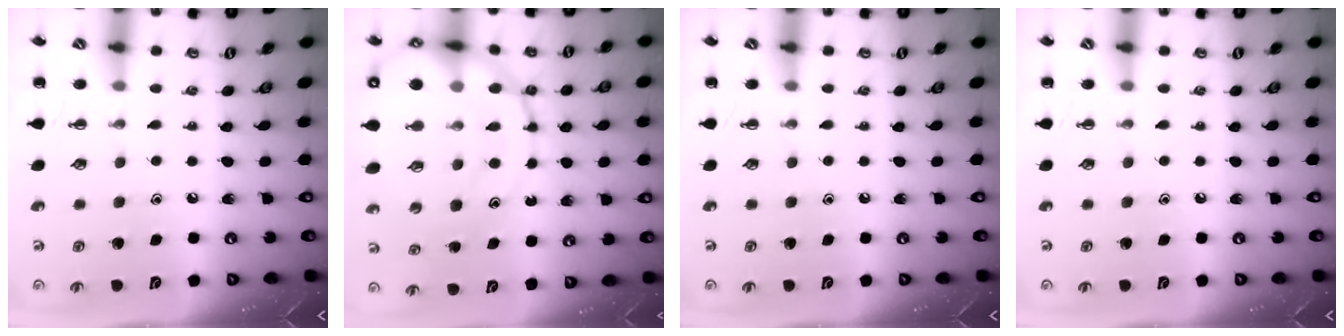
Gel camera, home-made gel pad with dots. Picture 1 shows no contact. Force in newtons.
{"total": 20.6, "press": 20.3, "slide": 3.6}
{"total": 0.0}
{"total": 0.0}